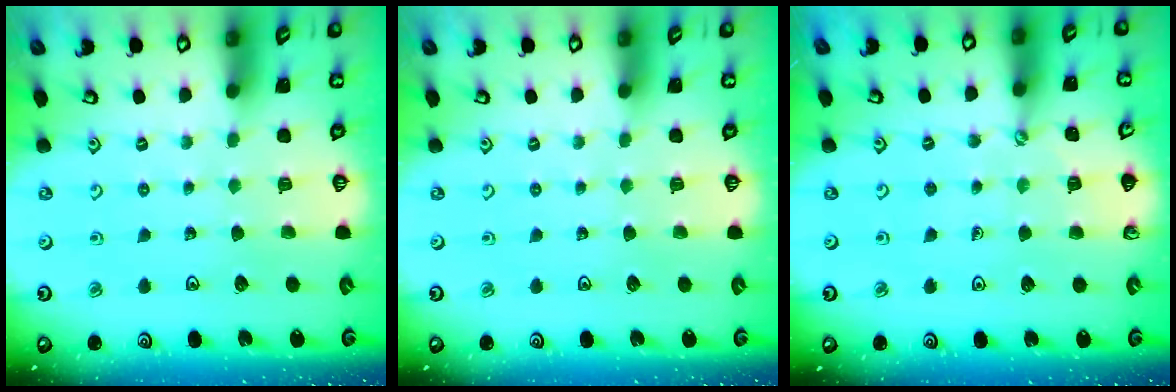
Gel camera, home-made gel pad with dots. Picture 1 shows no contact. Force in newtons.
{"total": 0.0}
{"total": 2.7, "press": 2.7, "slide": 0.4}